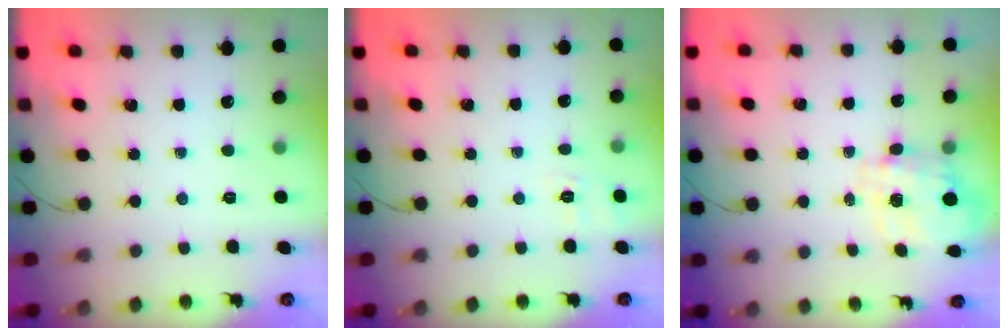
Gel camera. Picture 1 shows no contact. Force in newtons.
{"total": 2.5, "press": 1.6, "slide": 1.9}
{"total": 3.4, "press": 3.2, "slide": 1.0}